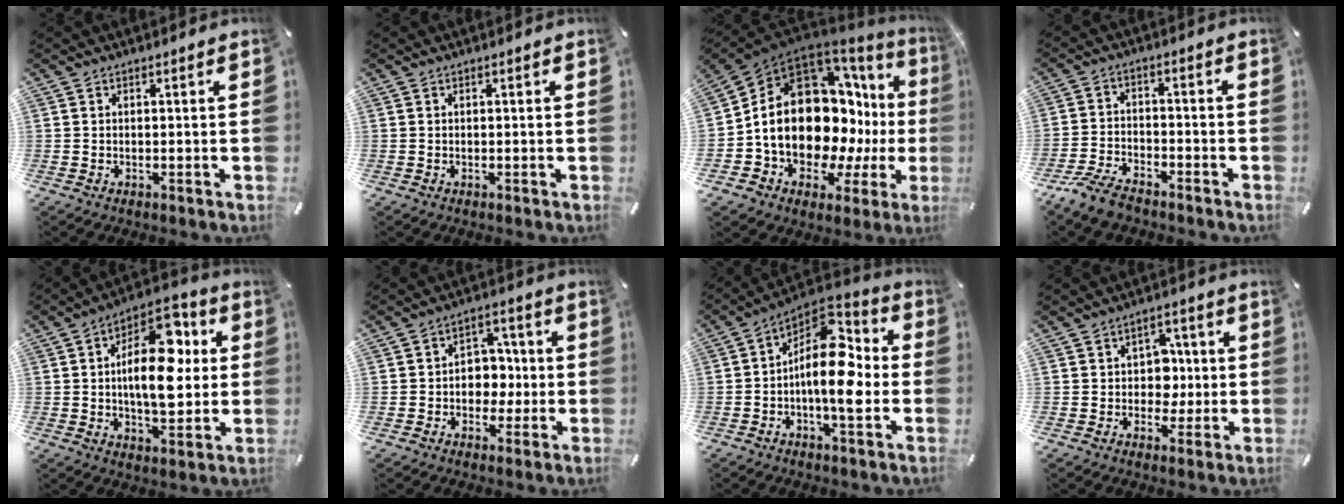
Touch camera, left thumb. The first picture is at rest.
{"total": 0.0}
{"total": 23.7, "force": [1.4, 16.2, 17.3], "torque": [-0.318, -0.048, 0.047]}
{"total": 7.1, "force": [-6.0, 2.4, 2.9], "torque": [-0.071, 0.018, -0.118]}
{"total": 17.5, "force": [2.5, 9.6, 14.4], "torque": [-0.223, -0.008, 0.040]}
{"total": 7.6, "force": [-1.4, 6.8, 3.2], "torque": [-0.043, 0.020, -0.023]}
{"total": 15.7, "force": [-1.5, 7.9, 13.4], "torque": [-0.216, -0.010, -0.026]}
{"total": 7.5, "force": [0.0, 6.8, 3.3], "torque": [-0.044, 0.009, -0.001]}